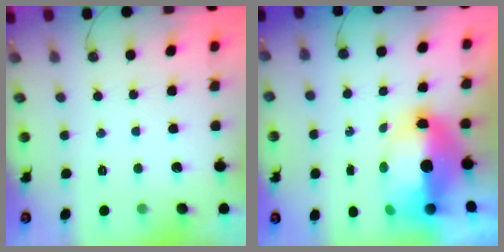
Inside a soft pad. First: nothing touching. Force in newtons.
{"total": 14.7, "press": 14.6, "slide": 1.9}